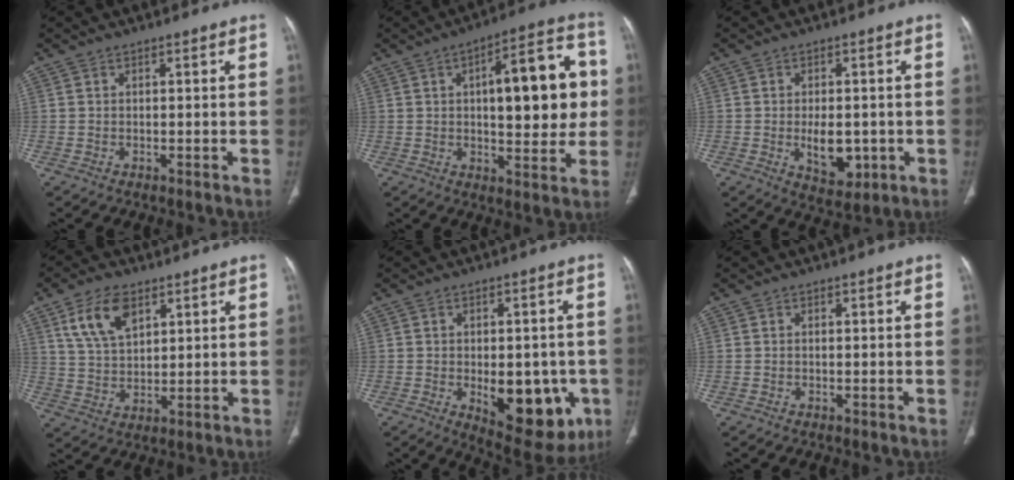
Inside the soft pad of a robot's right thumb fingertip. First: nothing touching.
{"total": 18.9, "force": [2.5, 7.6, 17.2], "torque": [-0.197, 0.019, 0.030]}
{"total": 7.7, "force": [-1.3, 4.5, 6.1], "torque": [-0.076, -0.004, -0.006]}
{"total": 9.7, "force": [5.0, 5.3, 6.4], "torque": [-0.108, -0.016, 0.102]}
{"total": 15.9, "force": [-4.4, 8.5, 12.7], "torque": [-0.137, -0.004, -0.036]}
{"total": 0.0}